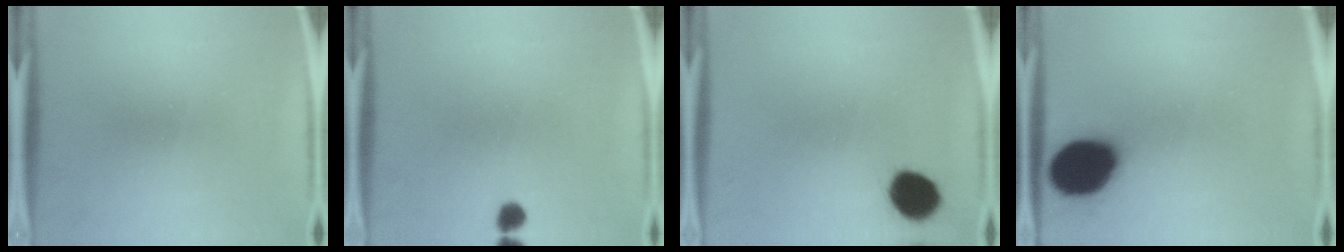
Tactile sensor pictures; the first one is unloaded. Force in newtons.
{"total": 2.0}
{"total": 8.8}
{"total": 18.6}